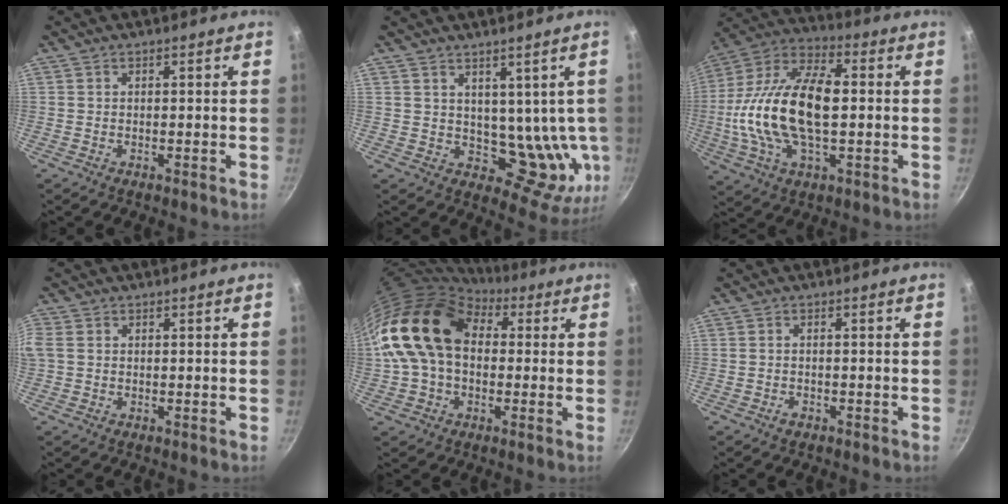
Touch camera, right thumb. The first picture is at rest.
{"total": 10.8, "force": [3.1, 7.1, 7.6], "torque": [-0.059, -0.032, 0.061]}
{"total": 22.0, "force": [-0.5, 11.2, 18.9], "torque": [-0.357, 0.034, -0.023]}
{"total": 3.0, "force": [0.4, 2.3, 1.9], "torque": [-0.046, 0.004, 0.005]}
{"total": 18.1, "force": [2.1, 13.0, 12.3], "torque": [-0.206, 0.039, 0.025]}
{"total": 1.2, "force": [-0.8, 0.5, 0.7], "torque": [-0.017, 0.007, -0.017]}